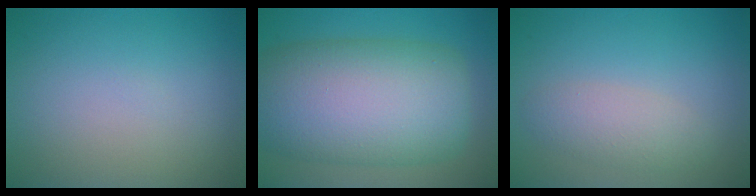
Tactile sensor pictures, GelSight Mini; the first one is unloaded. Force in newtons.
{"total": 13.3, "press": 13.3, "slide": 0.3}
{"total": 2.4, "press": 2.4, "slide": 0.1}